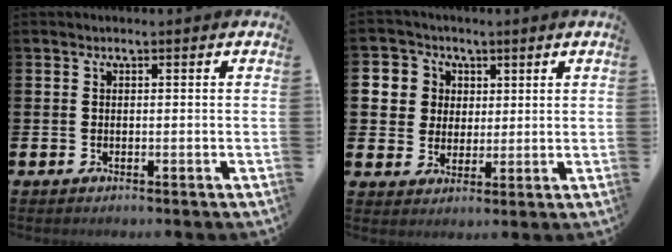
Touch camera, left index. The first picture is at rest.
{"total": 5.8, "force": [2.6, 5.2, 0.5], "torque": [-0.032, 0.008, 0.047]}